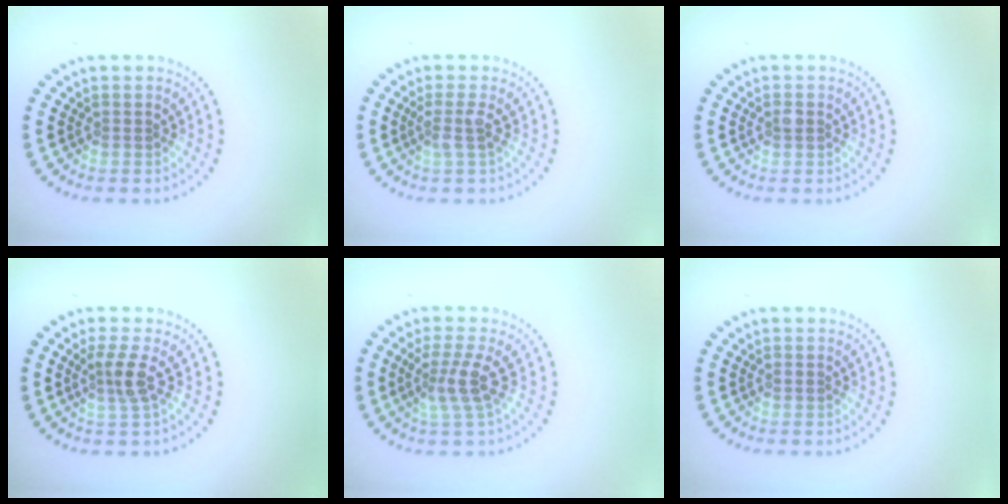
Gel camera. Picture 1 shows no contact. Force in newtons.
{"total": 1.7, "press": 1.2, "slide": 1.1}
{"total": 0.9, "press": 0.9, "slide": 0.1}
{"total": 2.3, "press": 1.8, "slide": 1.5}
{"total": 2.8, "press": 2.1, "slide": 1.8}
{"total": 0.6, "press": 0.6, "slide": 0.1}